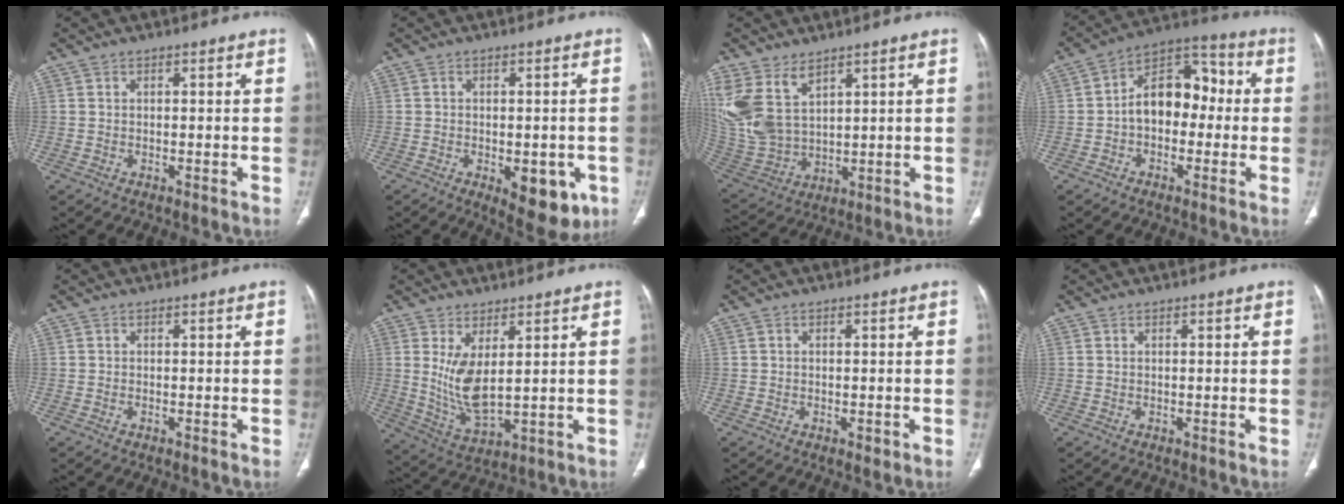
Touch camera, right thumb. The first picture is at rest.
{"total": 9.8, "force": [-3.4, 5.0, 7.7], "torque": [-0.069, 0.000, -0.032]}
{"total": 14.8, "force": [7.5, 8.8, 9.3], "torque": [-0.209, -0.027, 0.174]}
{"total": 12.6, "force": [-0.7, 8.5, 9.2], "torque": [-0.108, 0.046, -0.026]}
{"total": 0.0}
{"total": 8.7, "force": [2.1, 3.6, 7.6], "torque": [-0.151, -0.029, 0.058]}
{"total": 1.2, "force": [-0.4, 0.8, 0.8], "torque": [-0.006, 0.000, -0.004]}
{"total": 0.0}